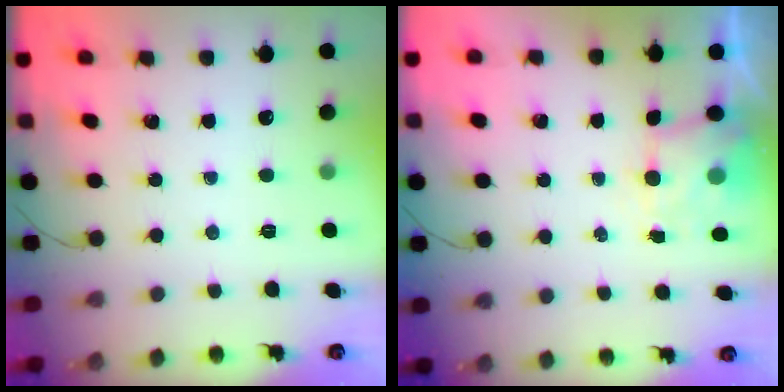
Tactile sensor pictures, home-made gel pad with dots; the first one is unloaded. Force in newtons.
{"total": 3.1, "press": 2.9, "slide": 1.1}